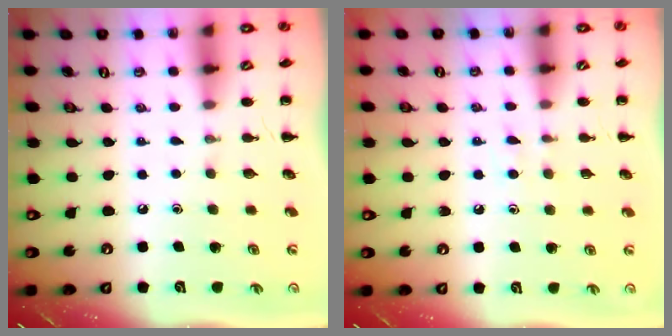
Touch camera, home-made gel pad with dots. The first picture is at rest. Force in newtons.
{"total": 2.9, "press": 2.5, "slide": 1.4}